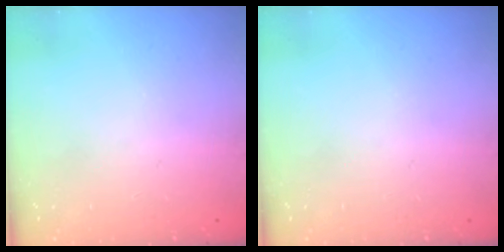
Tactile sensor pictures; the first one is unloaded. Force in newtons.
{"total": 0.0}